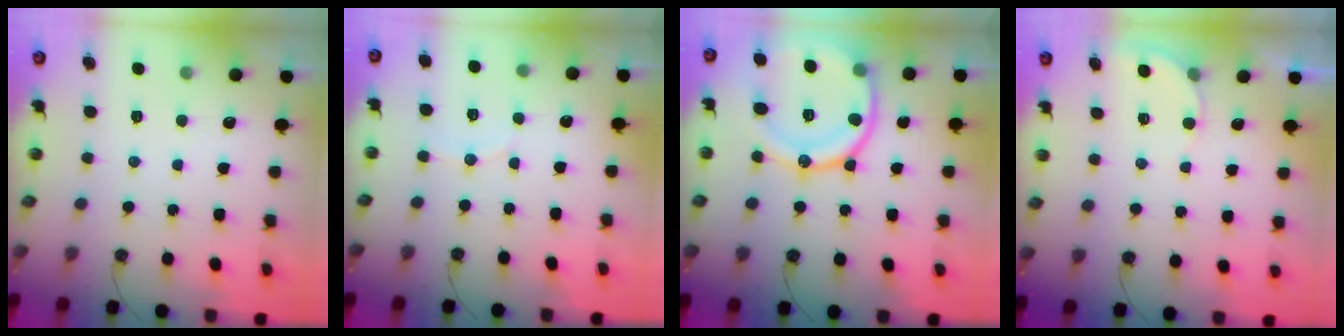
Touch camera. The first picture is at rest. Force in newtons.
{"total": 5.3, "press": 5.1, "slide": 1.4}
{"total": 20.0, "press": 19.9, "slide": 2.0}
{"total": 3.4, "press": 3.4, "slide": 0.3}